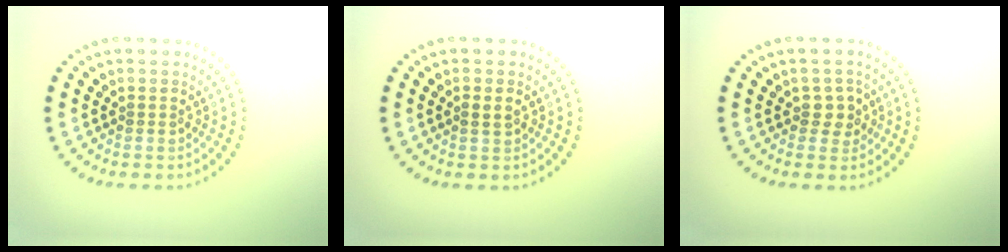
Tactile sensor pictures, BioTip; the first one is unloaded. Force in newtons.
{"total": 0.9, "press": 0.9, "slide": 0.2}
{"total": 1.7, "press": 1.5, "slide": 0.8}